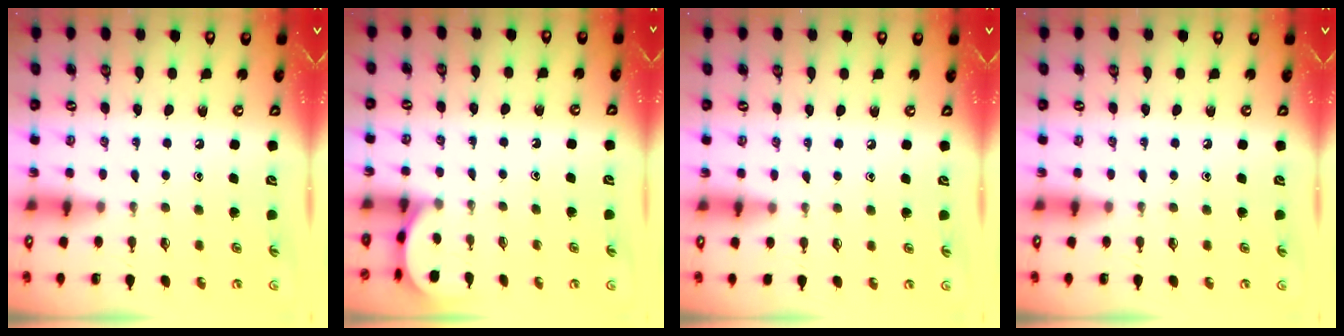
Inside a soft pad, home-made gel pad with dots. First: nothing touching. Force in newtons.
{"total": 2.0, "press": 2.0, "slide": 0.2}
{"total": 4.0, "press": 3.9, "slide": 0.5}
{"total": 0.0}